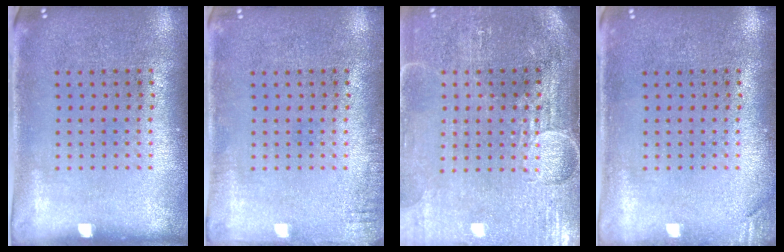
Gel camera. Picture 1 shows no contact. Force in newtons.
{"total": 1.3, "press": 1.3, "slide": 0.1}
{"total": 4.1, "press": 3.7, "slide": 1.9}
{"total": 1.1, "press": 1.1, "slide": 0.3}